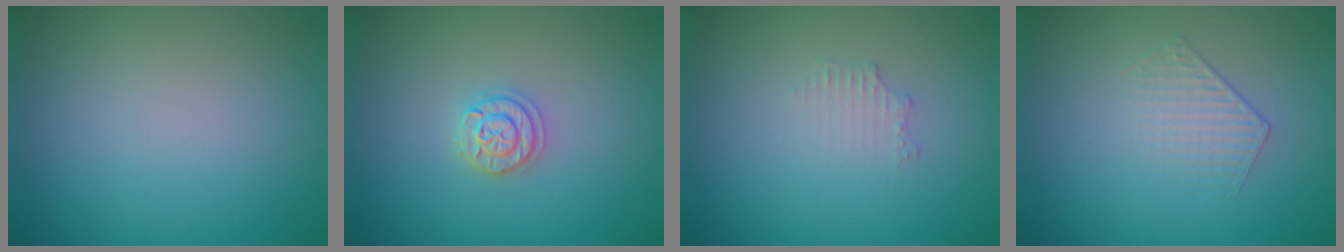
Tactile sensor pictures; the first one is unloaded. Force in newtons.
{"total": 1.9, "press": 1.8, "slide": 0.3}
{"total": 0.6, "press": 0.4, "slide": 0.3}
{"total": 1.3, "press": 0.6, "slide": 1.2}